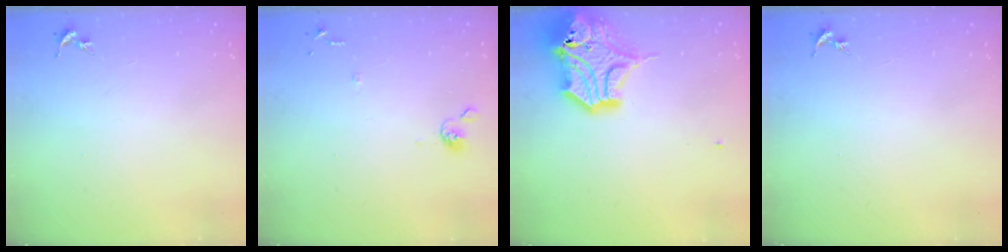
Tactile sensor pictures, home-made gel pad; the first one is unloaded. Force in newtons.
{"total": 6.6, "press": 6.6, "slide": 0.6}
{"total": 18.5, "press": 18.3, "slide": 2.6}
{"total": 0.0}